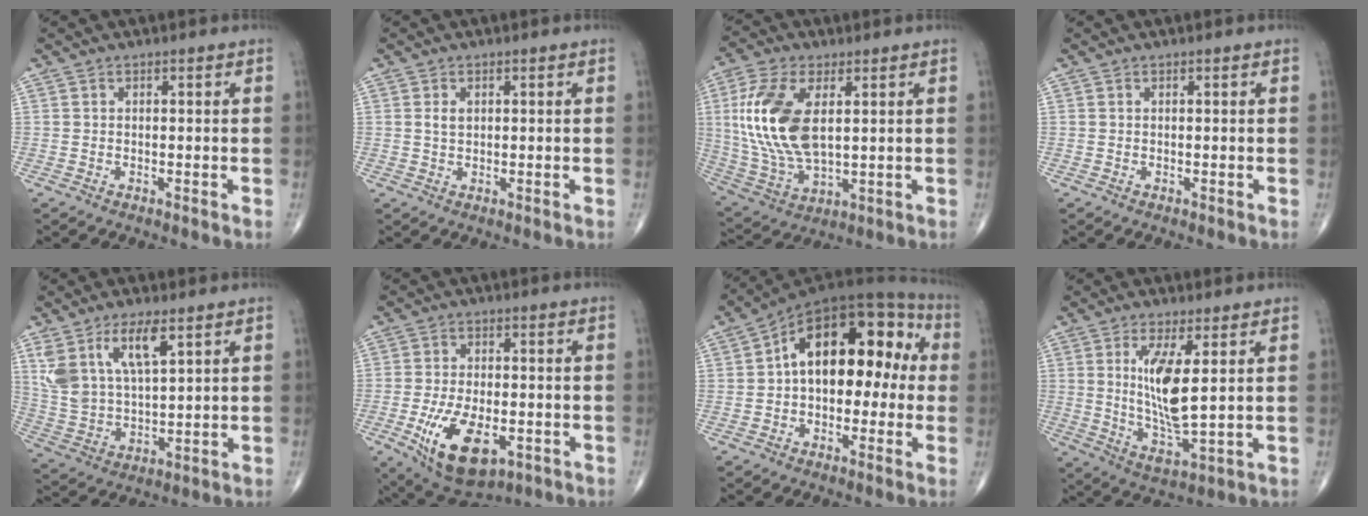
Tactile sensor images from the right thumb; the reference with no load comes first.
{"total": 1.8, "force": [0.5, 1.1, 1.3], "torque": [-0.024, 0.001, 0.010]}
{"total": 16.9, "force": [3.1, 8.6, 14.1], "torque": [-0.303, -0.010, 0.067]}
{"total": 0.0}
{"total": 11.5, "force": [5.8, 4.7, 8.8], "torque": [-0.175, -0.021, 0.122]}
{"total": 13.8, "force": [-4.8, 7.0, 10.9], "torque": [-0.180, 0.001, -0.067]}
{"total": 17.8, "force": [1.1, 10.5, 14.3], "torque": [-0.180, 0.058, 0.005]}
{"total": 10.9, "force": [2.3, 2.9, 10.3], "torque": [-0.200, -0.034, 0.051]}